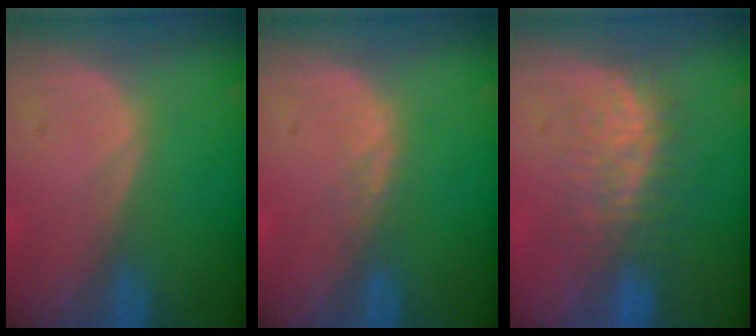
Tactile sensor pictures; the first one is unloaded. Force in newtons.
{"total": 1.0, "press": 1.0, "slide": 0.2}
{"total": 7.5, "press": 7.3, "slide": 1.7}